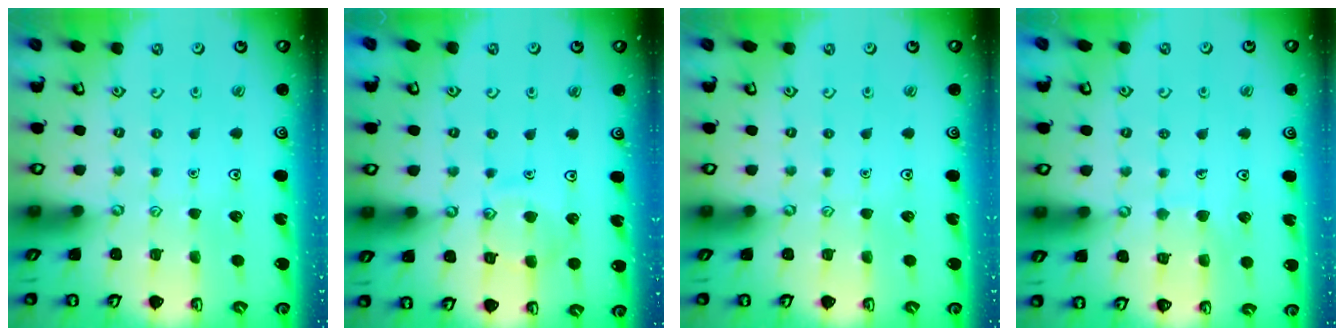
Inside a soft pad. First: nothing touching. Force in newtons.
{"total": 10.2, "press": 10.1, "slide": 0.9}
{"total": 0.0}
{"total": 4.8, "press": 4.8, "slide": 0.3}